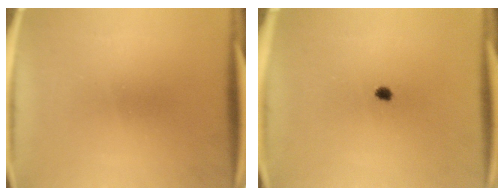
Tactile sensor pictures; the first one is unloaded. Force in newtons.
{"total": 1.5}